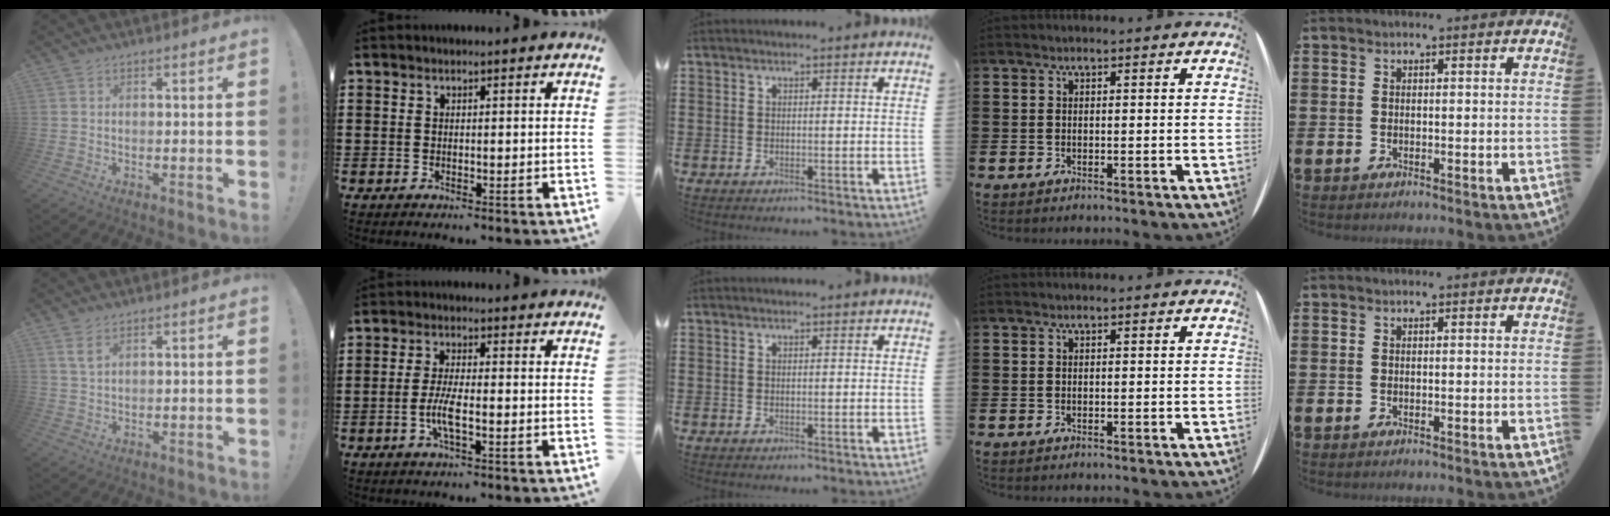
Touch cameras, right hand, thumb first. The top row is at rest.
{"thumb": {"total": 3.4, "force": [2.0, 1.2, 2.5], "torque": [-0.037, -0.013, 0.034]}, "index": {"total": 4.6, "force": [-1.5, 0.9, 4.2], "torque": [-0.093, -0.005, -0.033]}}